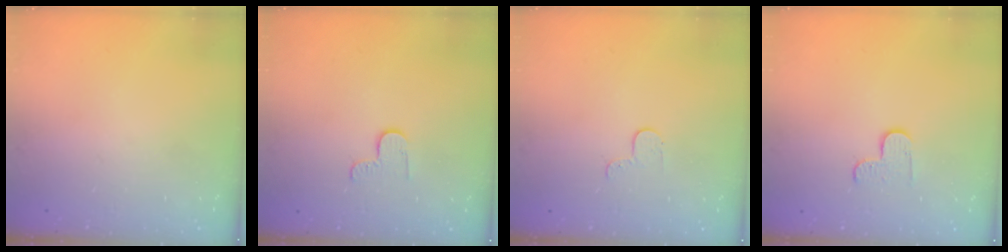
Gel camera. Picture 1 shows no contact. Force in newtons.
{"total": 3.8, "press": 3.8, "slide": 0.5}
{"total": 3.4, "press": 3.4, "slide": 0.3}
{"total": 4.2, "press": 4.1, "slide": 0.4}